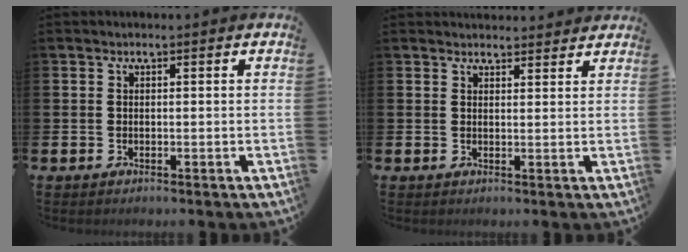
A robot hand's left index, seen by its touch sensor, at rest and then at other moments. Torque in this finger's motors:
{"motor_torque": [0.56, -0.53, 0.14, 0.01]}